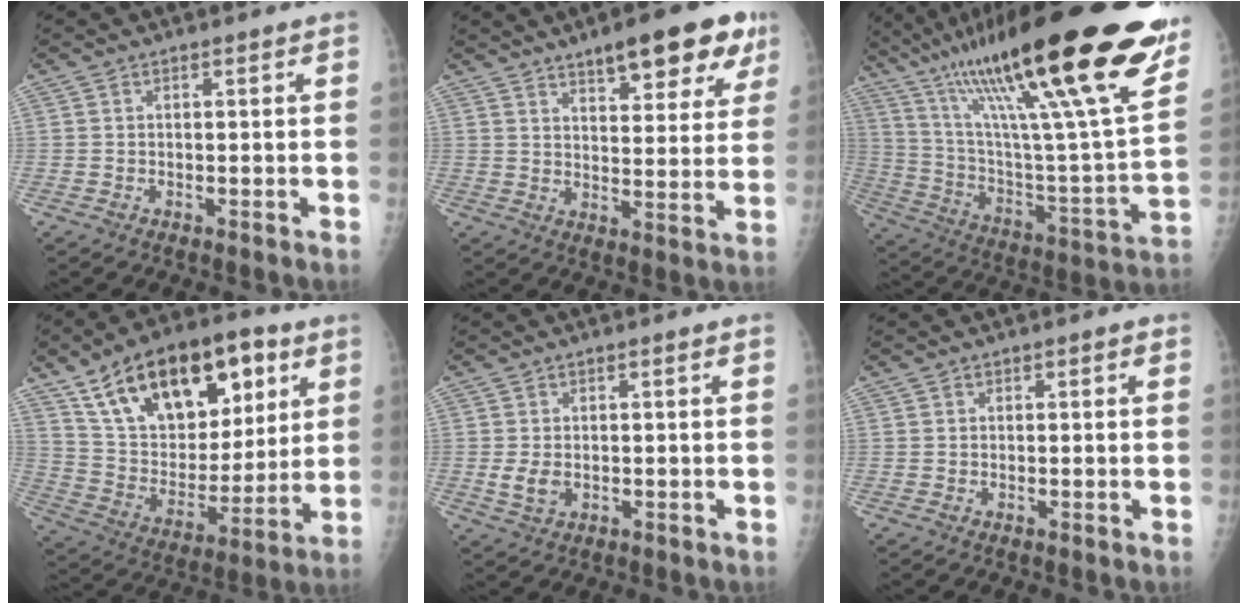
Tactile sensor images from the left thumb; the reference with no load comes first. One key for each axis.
{"total": 14.8, "fx": 9.2, "fy": 5.0, "fz": 10.4, "tx": -0.099, "ty": -0.036, "tz": 0.127}
{"total": 37.3, "fx": 23.1, "fy": 6.1, "fz": 28.7, "tx": -0.423, "ty": -0.043, "tz": 0.382}
{"total": 26.8, "fx": 13.2, "fy": 14.6, "fz": 18.2, "tx": -0.261, "ty": -0.014, "tz": 0.227}
{"total": 3.4, "fx": -0.4, "fy": 2.3, "fz": 2.5, "tx": -0.046, "ty": -0.002, "tz": -0.003}
{"total": 0.9, "fx": 0.1, "fy": 0.8, "fz": 0.2, "tx": 0.008, "ty": 0.004, "tz": -0.002}